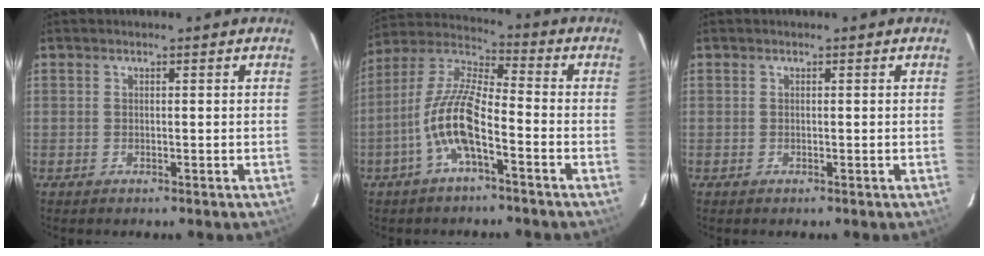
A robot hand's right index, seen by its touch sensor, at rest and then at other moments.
{"total": 11.2, "force": [-4.8, 2.9, 9.7], "torque": [-0.210, 0.007, -0.098]}
{"total": 0.0}